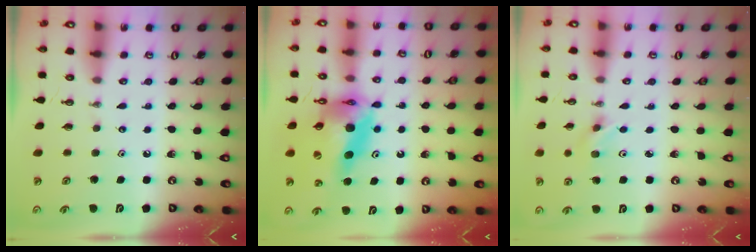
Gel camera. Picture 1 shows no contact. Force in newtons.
{"total": 18.5, "press": 18.3, "slide": 2.4}
{"total": 3.2, "press": 3.1, "slide": 0.7}